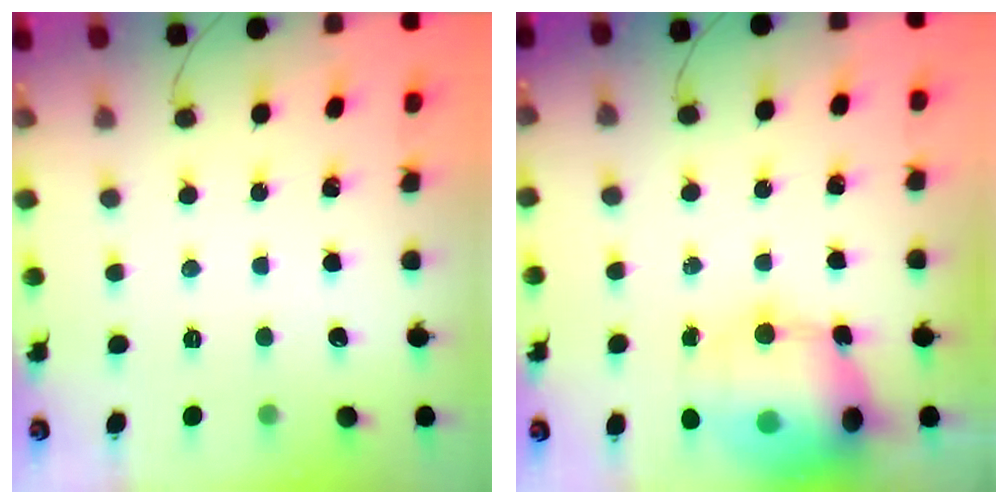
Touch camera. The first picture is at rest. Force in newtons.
{"total": 18.0, "press": 17.4, "slide": 4.4}